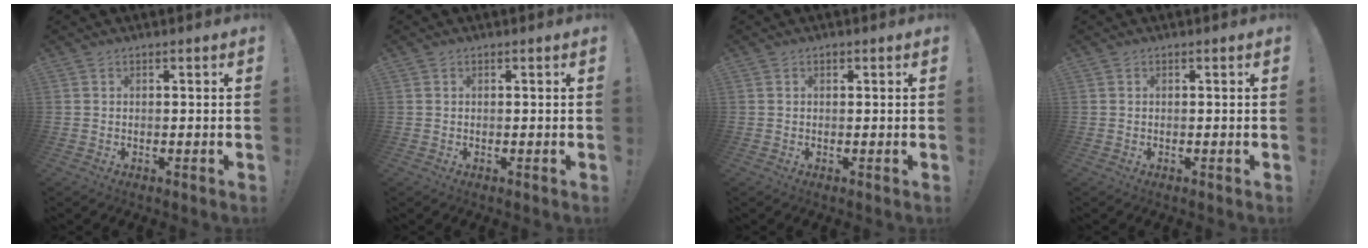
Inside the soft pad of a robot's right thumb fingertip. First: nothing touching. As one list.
[{"total": 0.0}, {"total": 0.5, "force": [0.3, 0.4, 0.1], "torque": [0.001, 0.000, 0.004]}, {"total": 0.0}]